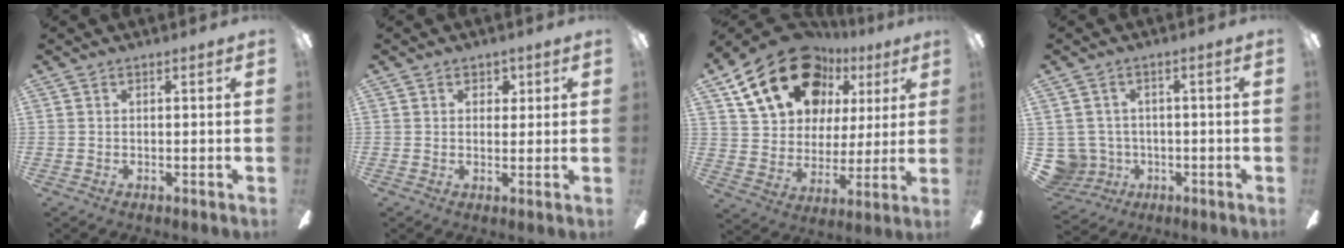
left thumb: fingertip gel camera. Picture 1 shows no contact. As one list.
[{"total": 2.7, "force": [1.2, 2.1, 1.2], "torque": [-0.003, -0.001, 0.015]}, {"total": 22.5, "force": [13.5, 14.8, 10.4], "torque": [-0.186, -0.061, 0.248]}, {"total": 6.3, "force": [-0.2, 6.2, 1.1], "torque": [-0.064, -0.007, -0.003]}]